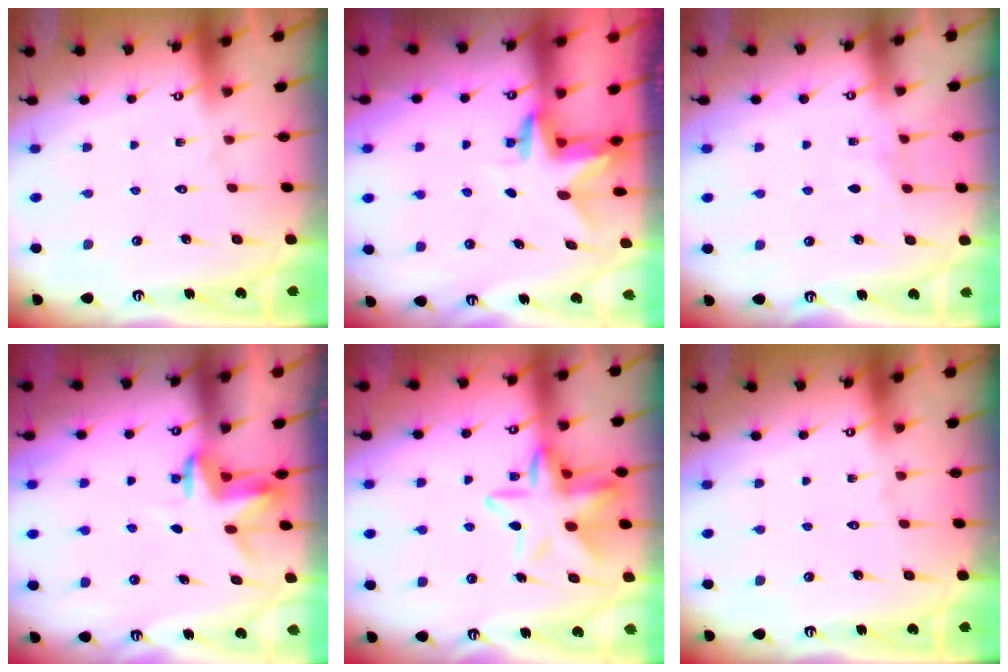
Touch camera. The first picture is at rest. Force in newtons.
{"total": 2.8, "press": 2.8, "slide": 0.1}
{"total": 3.0, "press": 2.9, "slide": 0.5}
{"total": 3.5, "press": 3.5, "slide": 0.3}
{"total": 14.3, "press": 14.2, "slide": 1.3}
{"total": 0.0}